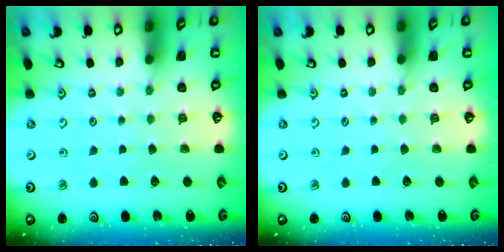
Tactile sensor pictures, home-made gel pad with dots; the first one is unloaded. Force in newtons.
{"total": 0.0}